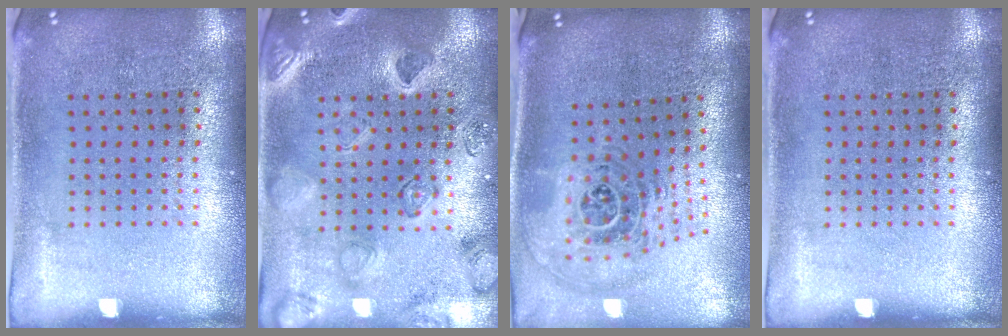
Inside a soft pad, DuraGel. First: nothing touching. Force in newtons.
{"total": 2.5, "press": 2.4, "slide": 0.6}
{"total": 1.7, "press": 1.4, "slide": 1.0}
{"total": 0.0}